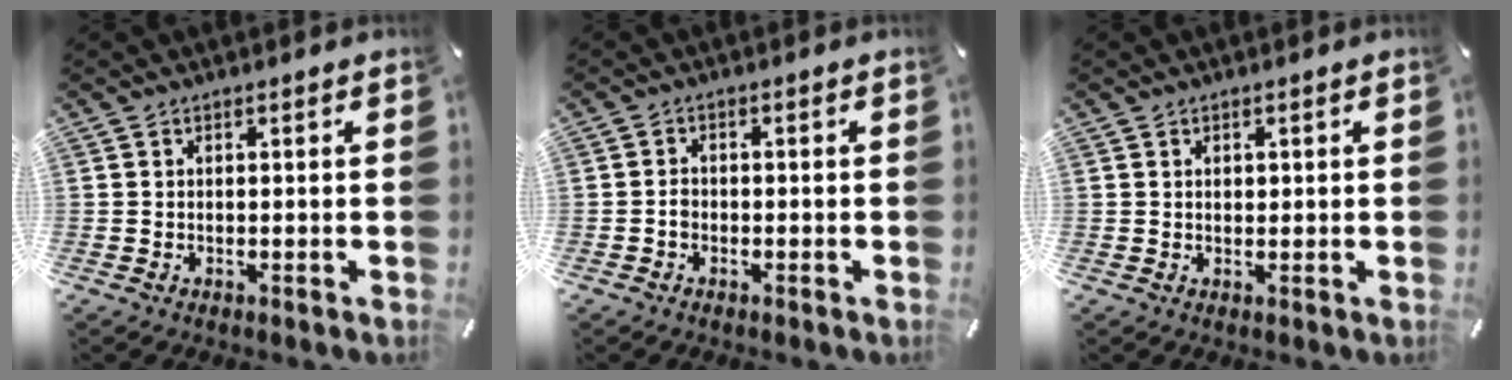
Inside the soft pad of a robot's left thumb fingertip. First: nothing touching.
{"total": 1.7, "force": [-0.7, 1.3, 0.8], "torque": [-0.016, 0.005, -0.015]}
{"total": 0.8, "force": [0.2, 0.8, 0.2], "torque": [0.005, -0.001, 0.002]}